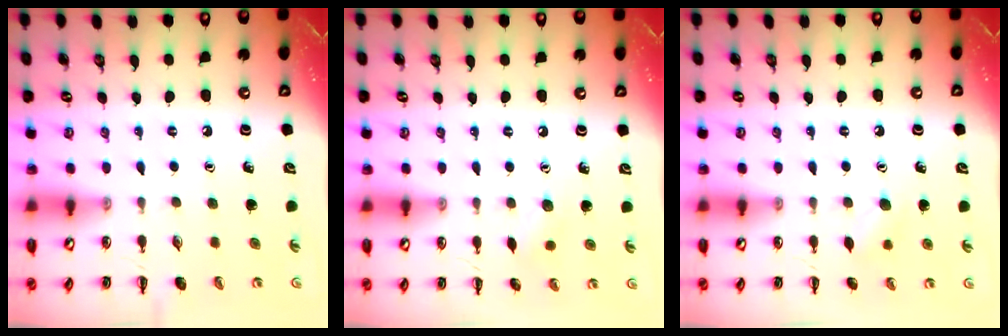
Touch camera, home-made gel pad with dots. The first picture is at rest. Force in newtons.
{"total": 5.8, "press": 5.6, "slide": 1.6}
{"total": 7.6, "press": 7.4, "slide": 1.6}